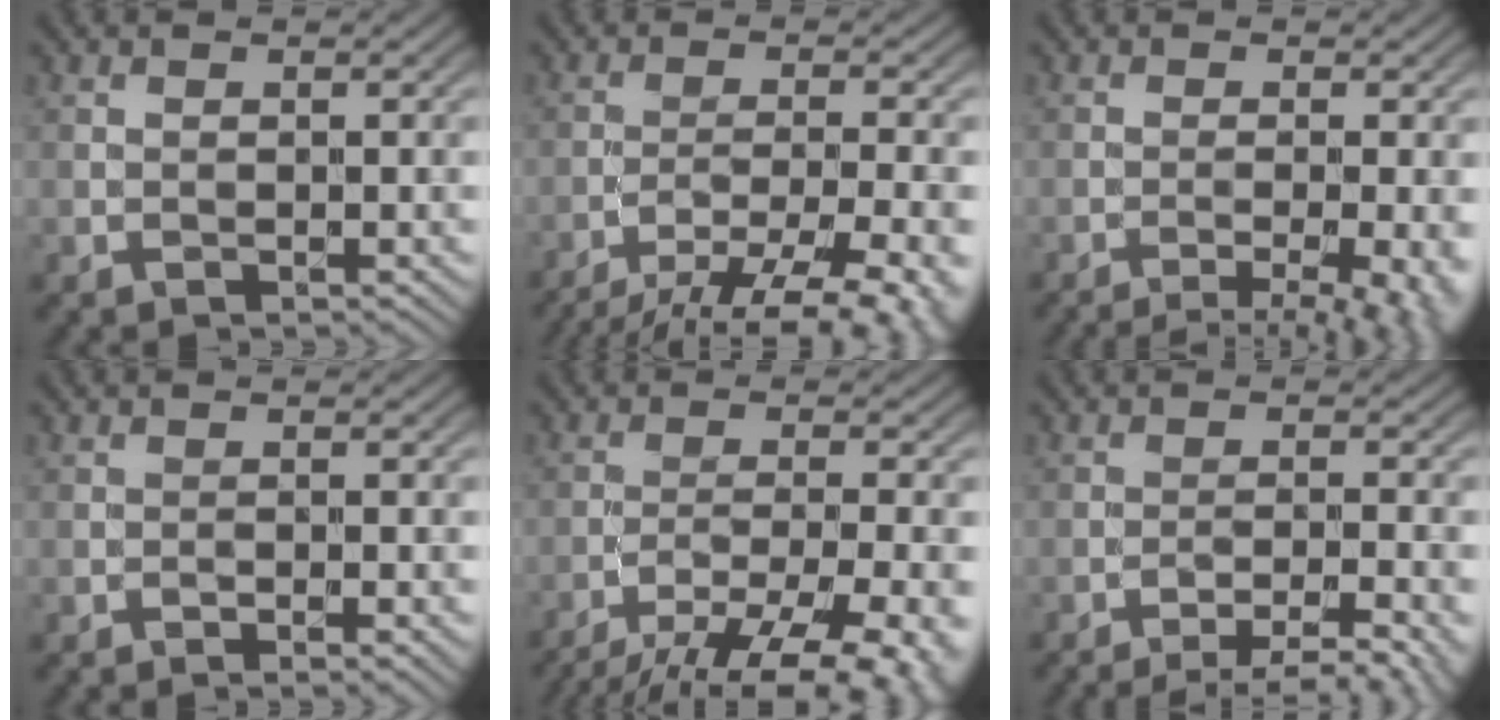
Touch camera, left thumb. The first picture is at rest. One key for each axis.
{"total": 11.7, "fx": -9.0, "fy": 2.5, "fz": 7.2, "tx": -0.118, "ty": -0.016, "tz": -0.118}
{"total": 7.8, "fx": -3.7, "fy": 1.9, "fz": 6.6, "tx": -0.080, "ty": -0.008, "tz": -0.041}
{"total": 1.1, "fx": -0.6, "fy": 0.0, "fz": 1.0, "tx": -0.019, "ty": -0.002, "tz": -0.009}
{"total": 13.2, "fx": -9.5, "fy": 3.4, "fz": 8.5, "tx": -0.140, "ty": -0.030, "tz": -0.120}
{"total": 6.6, "fx": -4.7, "fy": 1.2, "fz": 4.5, "tx": -0.065, "ty": 0.000, "tz": -0.063}